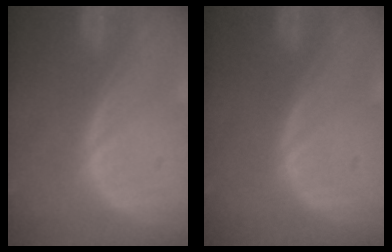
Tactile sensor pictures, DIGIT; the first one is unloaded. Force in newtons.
{"total": 0.0}